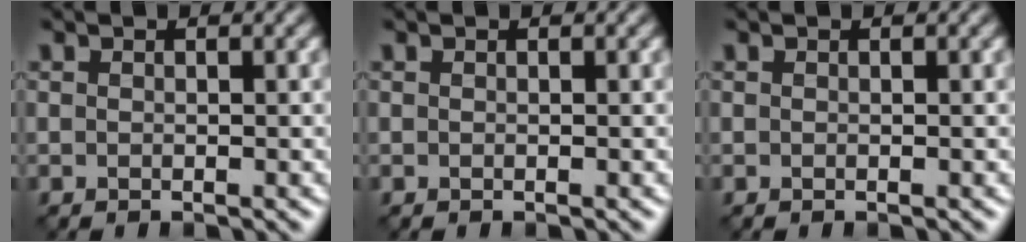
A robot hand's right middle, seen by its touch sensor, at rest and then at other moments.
{"total": 0.0}
{"total": 0.0}